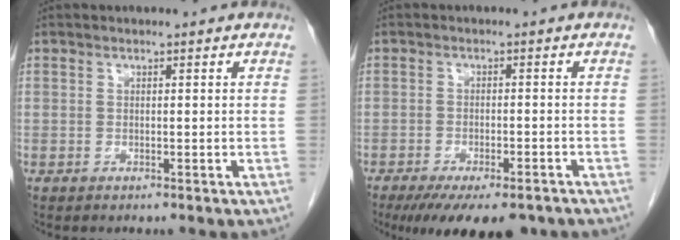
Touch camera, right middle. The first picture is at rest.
{"total": 12.5, "force": [-9.6, 3.9, 7.0], "torque": [-0.108, -0.020, -0.132]}